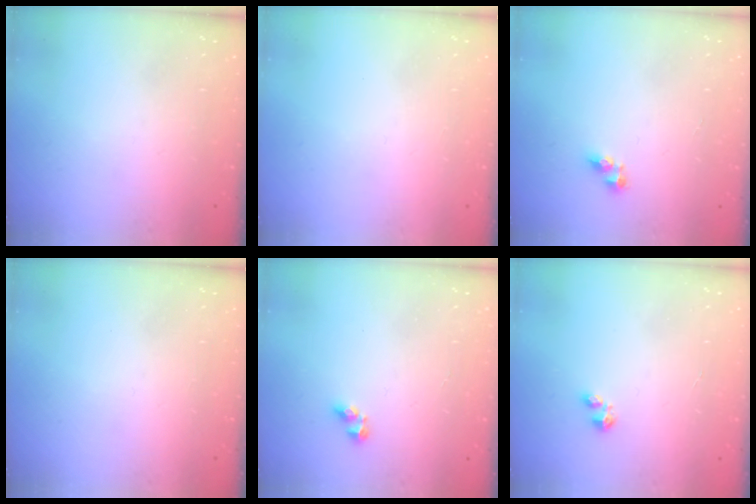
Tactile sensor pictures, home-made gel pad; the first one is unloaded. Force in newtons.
{"total": 0.0}
{"total": 5.1, "press": 5.1, "slide": 0.6}
{"total": 0.0}
{"total": 2.9, "press": 2.6, "slide": 1.1}
{"total": 2.4, "press": 2.4, "slide": 0.3}